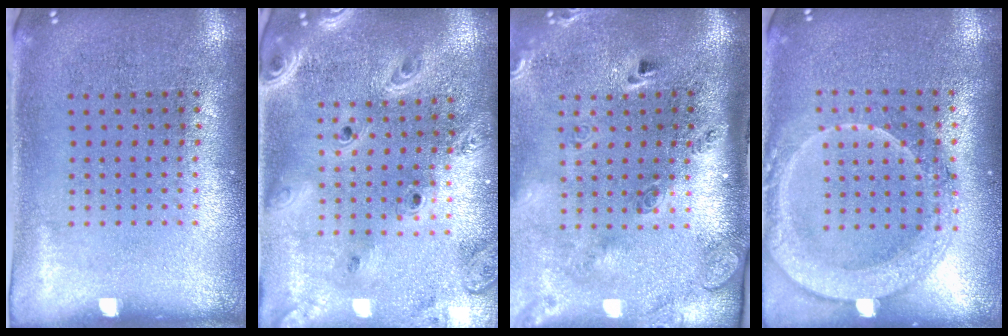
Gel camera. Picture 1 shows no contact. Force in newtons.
{"total": 3.0, "press": 2.5, "slide": 1.6}
{"total": 2.9, "press": 2.0, "slide": 2.1}
{"total": 2.1, "press": 2.0, "slide": 0.7}